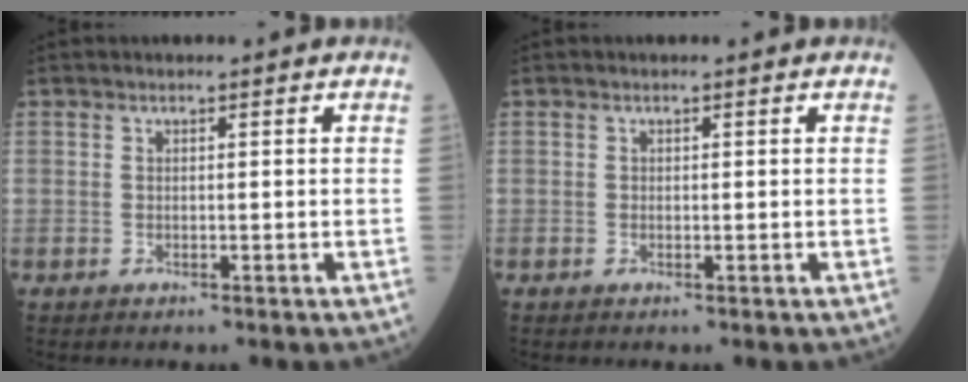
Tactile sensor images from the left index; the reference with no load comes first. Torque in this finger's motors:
{"motor_torque": [-0.30, 0.02, -0.05, -0.01]}